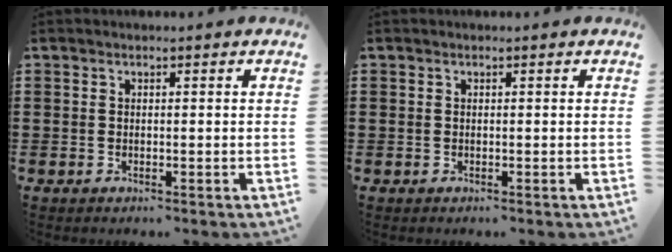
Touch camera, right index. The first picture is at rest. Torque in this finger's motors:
{"motor_torque": [0.18, 0.53, -0.01, 0.01]}